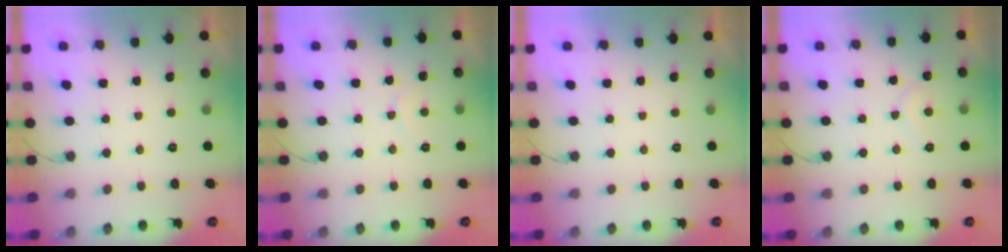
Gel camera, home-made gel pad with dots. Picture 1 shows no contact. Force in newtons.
{"total": 3.0, "press": 3.0, "slide": 0.3}
{"total": 1.9, "press": 1.9, "slide": 0.1}
{"total": 5.2, "press": 5.1, "slide": 0.4}